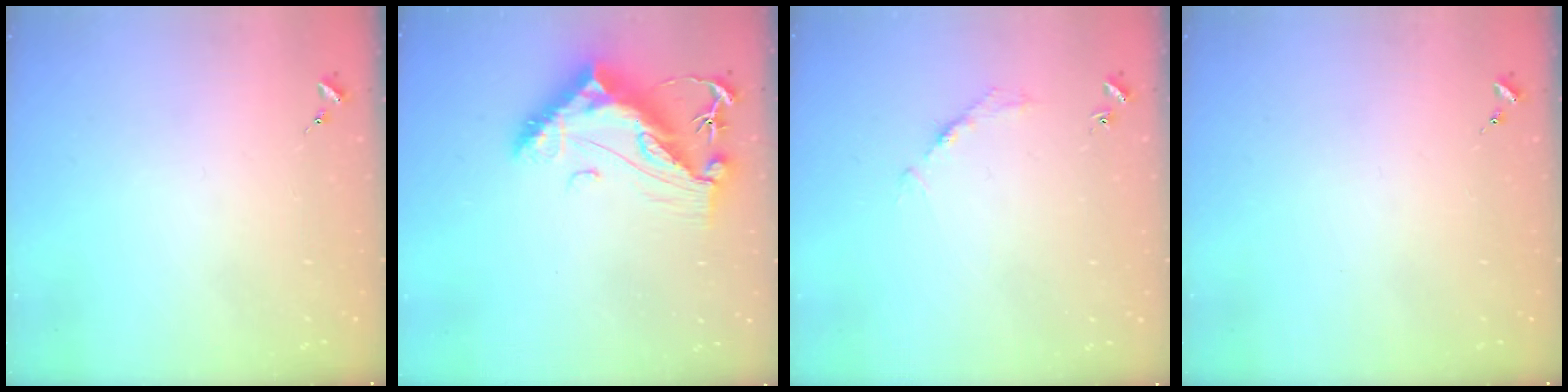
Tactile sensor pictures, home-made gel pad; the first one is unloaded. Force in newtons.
{"total": 13.5, "press": 13.4, "slide": 1.3}
{"total": 2.7, "press": 2.7, "slide": 0.4}
{"total": 0.0}